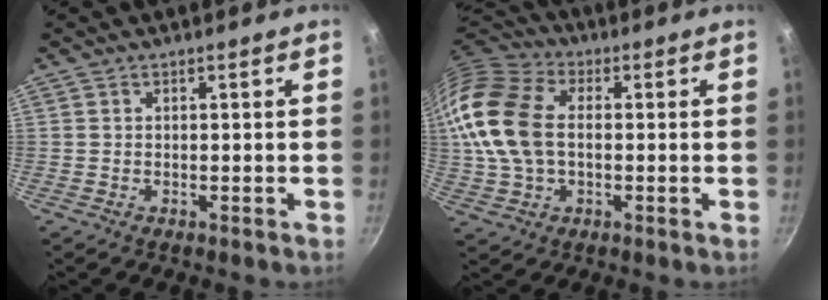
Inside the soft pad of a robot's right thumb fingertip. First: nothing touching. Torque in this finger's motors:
{"motor_torque": [-0.70, 1.62, 1.84, 0.27, 0.59]}